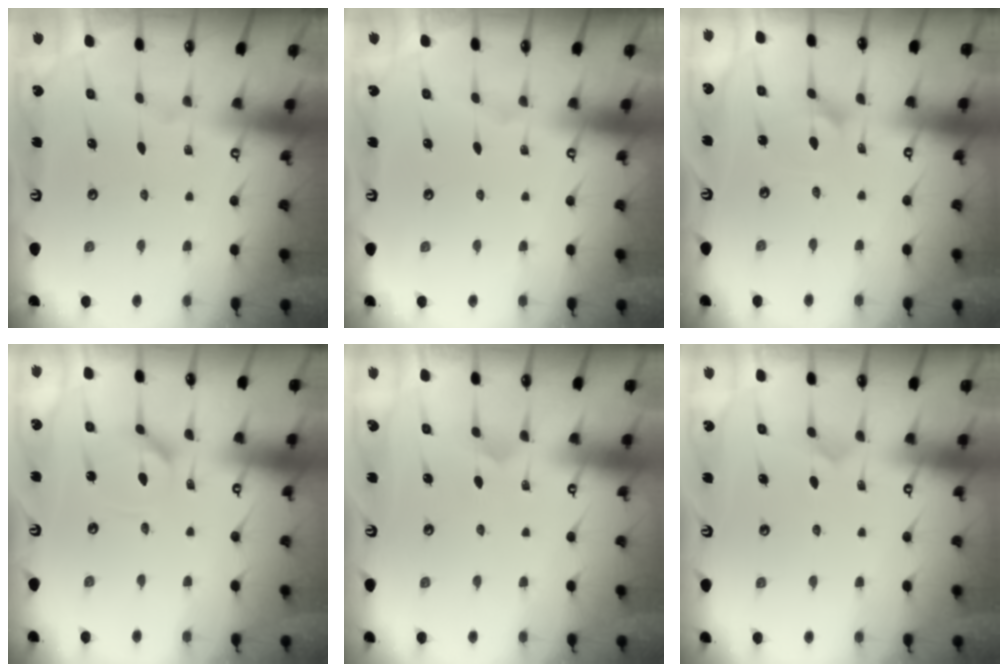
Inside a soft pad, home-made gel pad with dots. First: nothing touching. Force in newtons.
{"total": 0.0}
{"total": 2.2, "press": 2.2, "slide": 0.1}
{"total": 6.0, "press": 6.0, "slide": 0.5}
{"total": 3.5, "press": 3.5, "slide": 0.3}
{"total": 4.6, "press": 4.6, "slide": 0.4}